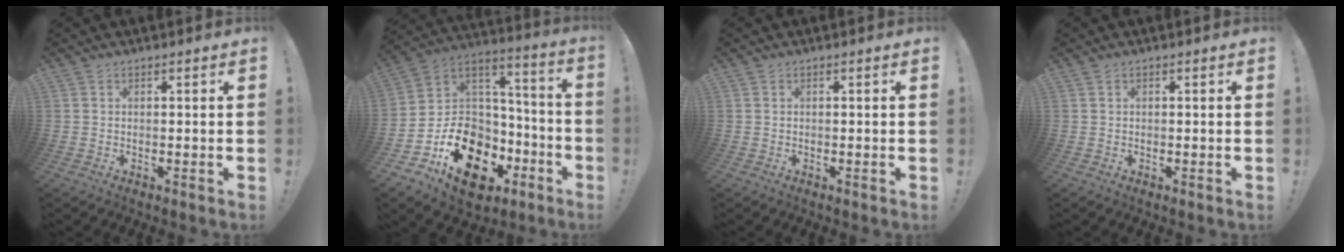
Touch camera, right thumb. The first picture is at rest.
{"total": 18.8, "force": [-9.4, 13.6, 9.1], "torque": [-0.131, 0.054, -0.138]}
{"total": 0.0}
{"total": 0.0}